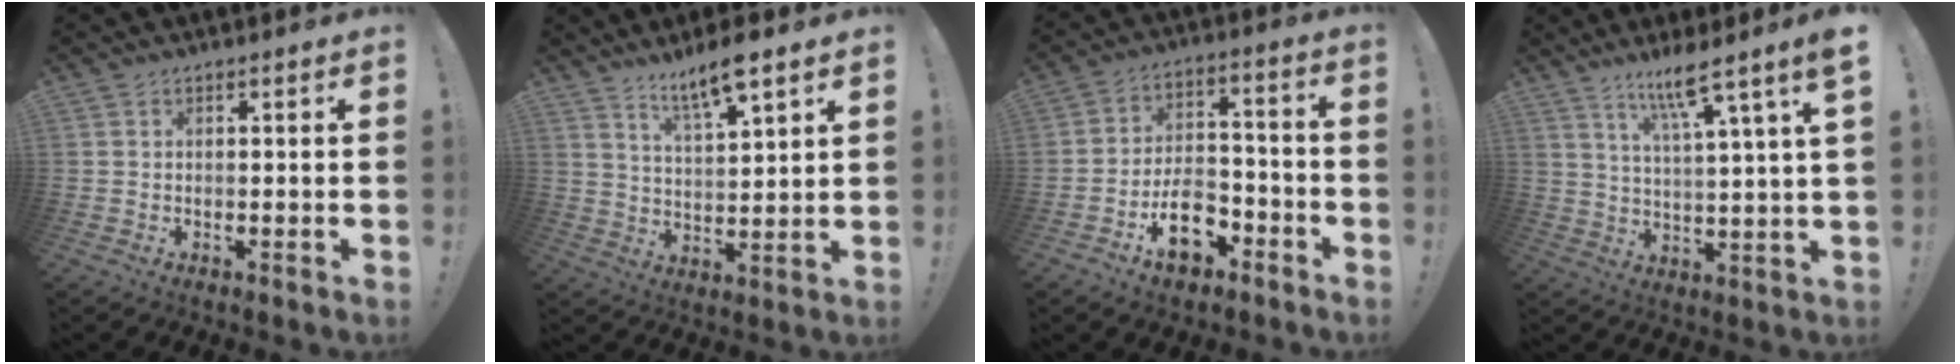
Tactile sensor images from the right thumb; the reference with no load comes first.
{"total": 9.8, "force": [7.3, 1.7, 6.2], "torque": [-0.111, -0.040, 0.124]}
{"total": 13.2, "force": [-7.3, 7.9, 7.7], "torque": [-0.098, 0.069, -0.120]}
{"total": 10.4, "force": [6.8, -0.3, 8.0], "torque": [-0.128, -0.037, 0.099]}